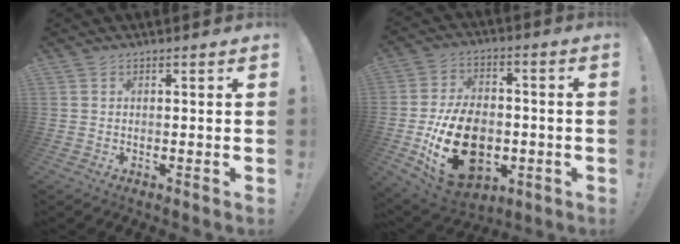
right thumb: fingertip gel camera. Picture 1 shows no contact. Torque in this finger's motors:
{"motor_torque": [2.77, 2.24, 1.55, -1.22, 0.19]}